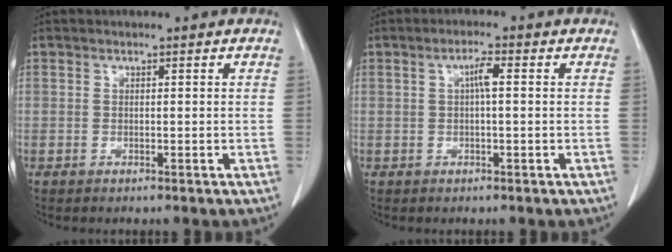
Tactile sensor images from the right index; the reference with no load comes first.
{"total": 2.5, "force": [0.3, 0.3, 2.5], "torque": [-0.045, 0.004, 0.006]}